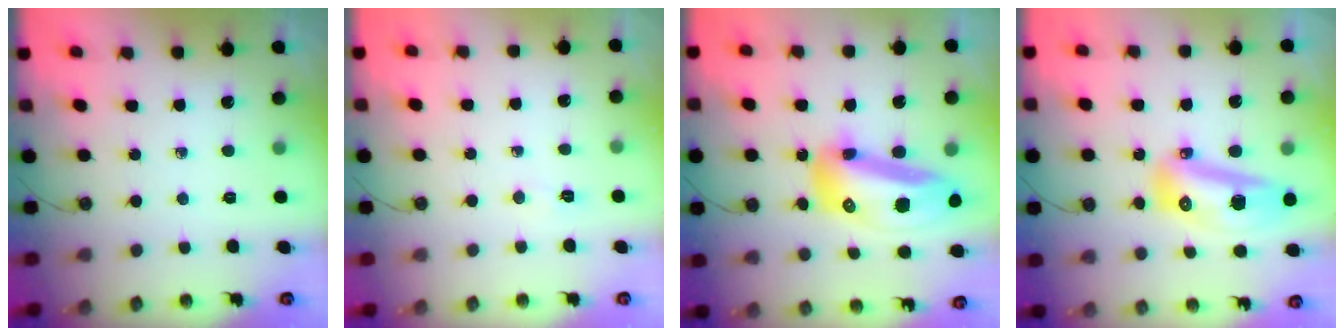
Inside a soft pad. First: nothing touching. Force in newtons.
{"total": 14.1, "press": 4.2, "slide": 13.5}
{"total": 19.9, "press": 19.7, "slide": 2.5}
{"total": 14.0, "press": 13.9, "slide": 1.8}